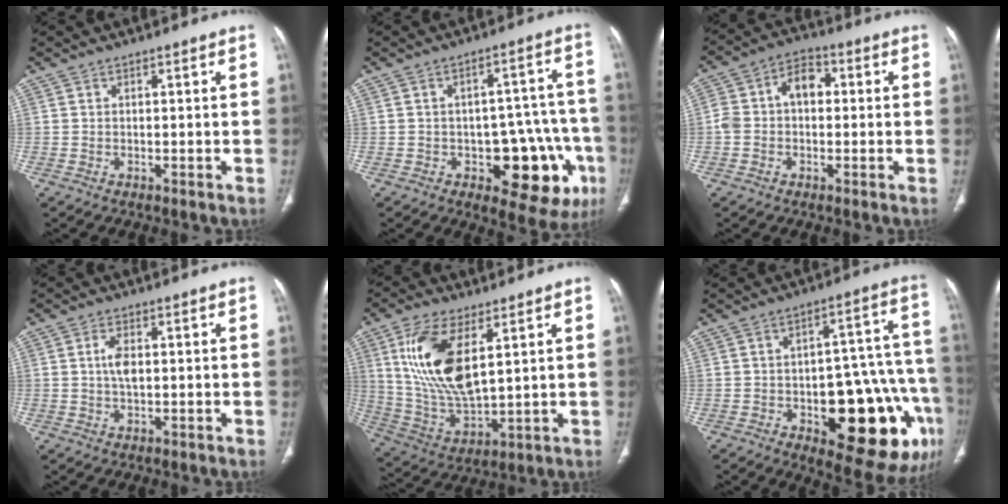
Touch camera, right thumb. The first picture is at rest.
{"total": 15.6, "force": [-5.5, 7.6, 12.4], "torque": [-0.120, 0.034, -0.056]}
{"total": 8.6, "force": [0.3, 6.0, 6.1], "torque": [-0.104, 0.033, -0.003]}
{"total": 3.7, "force": [0.4, 1.8, 3.2], "torque": [-0.064, 0.002, 0.008]}
{"total": 16.9, "force": [5.6, 7.6, 14.0], "torque": [-0.277, -0.025, 0.120]}
{"total": 24.3, "force": [-8.3, 10.4, 20.3], "torque": [-0.206, 0.043, -0.089]}